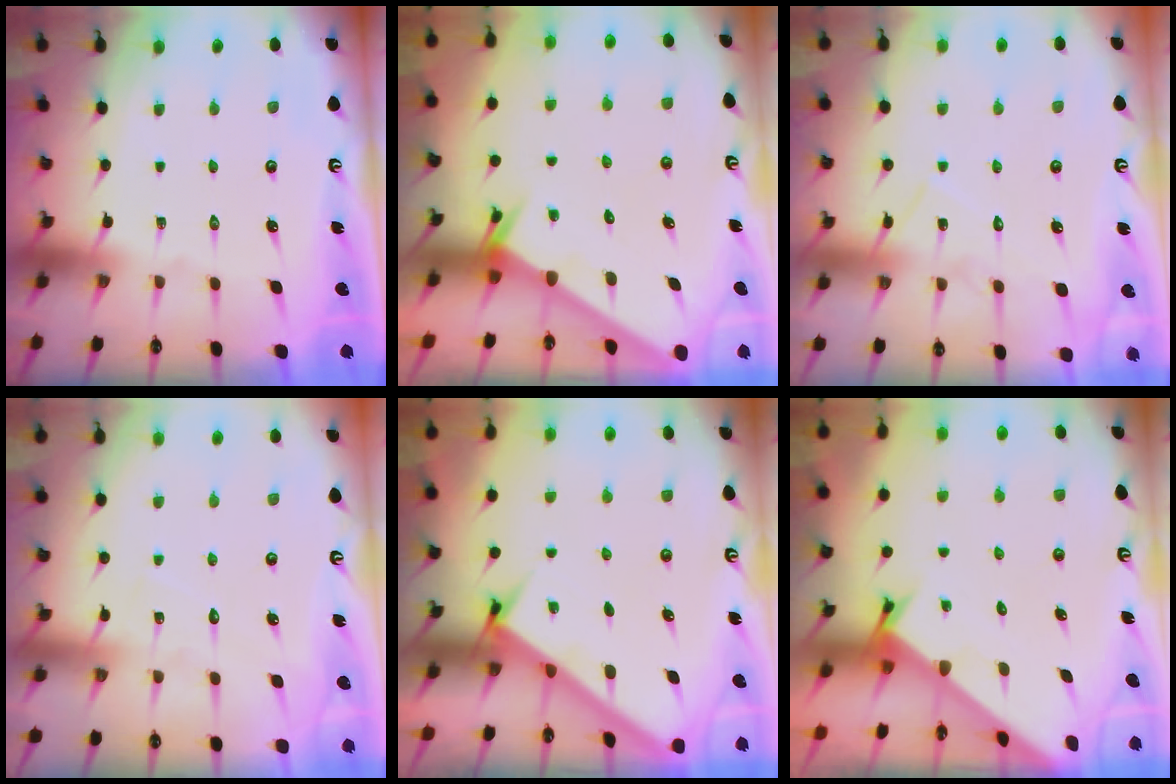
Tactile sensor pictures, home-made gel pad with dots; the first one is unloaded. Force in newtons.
{"total": 2.6, "press": 2.6, "slide": 0.0}
{"total": 9.7, "press": 9.7, "slide": 0.7}
{"total": 5.6, "press": 5.6, "slide": 0.5}
{"total": 2.9, "press": 2.8, "slide": 0.2}
{"total": 2.2, "press": 2.2, "slide": 0.1}